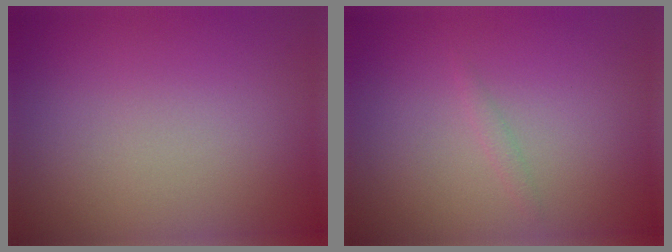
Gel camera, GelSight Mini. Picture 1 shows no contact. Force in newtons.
{"total": 0.6, "press": 0.6, "slide": 0.0}